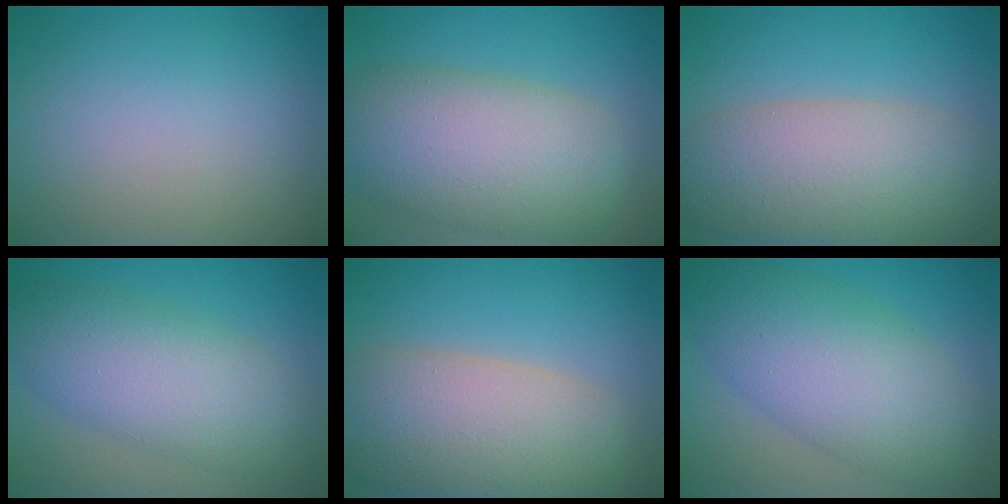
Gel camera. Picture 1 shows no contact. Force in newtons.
{"total": 10.1, "press": 10.1, "slide": 0.9}
{"total": 8.7, "press": 8.7, "slide": 0.7}
{"total": 7.6, "press": 7.6, "slide": 0.3}
{"total": 9.7, "press": 9.7, "slide": 0.6}
{"total": 8.8, "press": 8.8, "slide": 0.1}